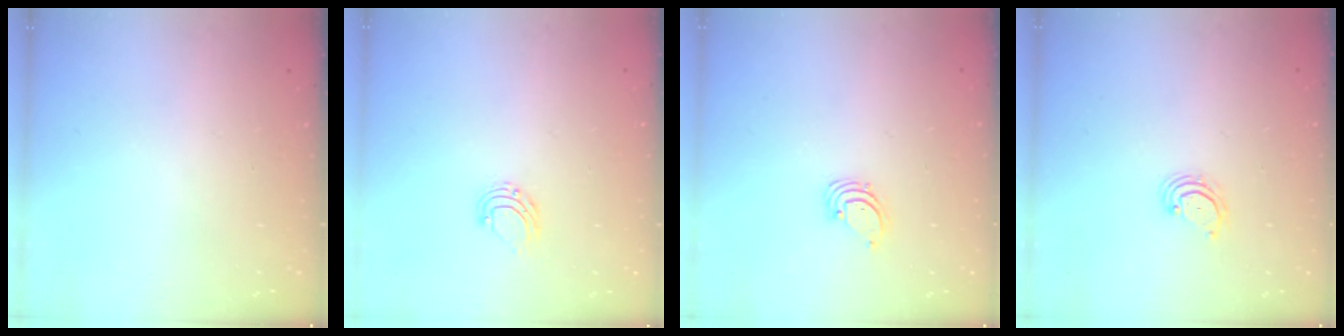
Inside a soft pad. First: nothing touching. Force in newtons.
{"total": 5.7, "press": 5.7, "slide": 0.4}
{"total": 1.6, "press": 1.6, "slide": 0.1}
{"total": 3.1, "press": 3.1, "slide": 0.4}